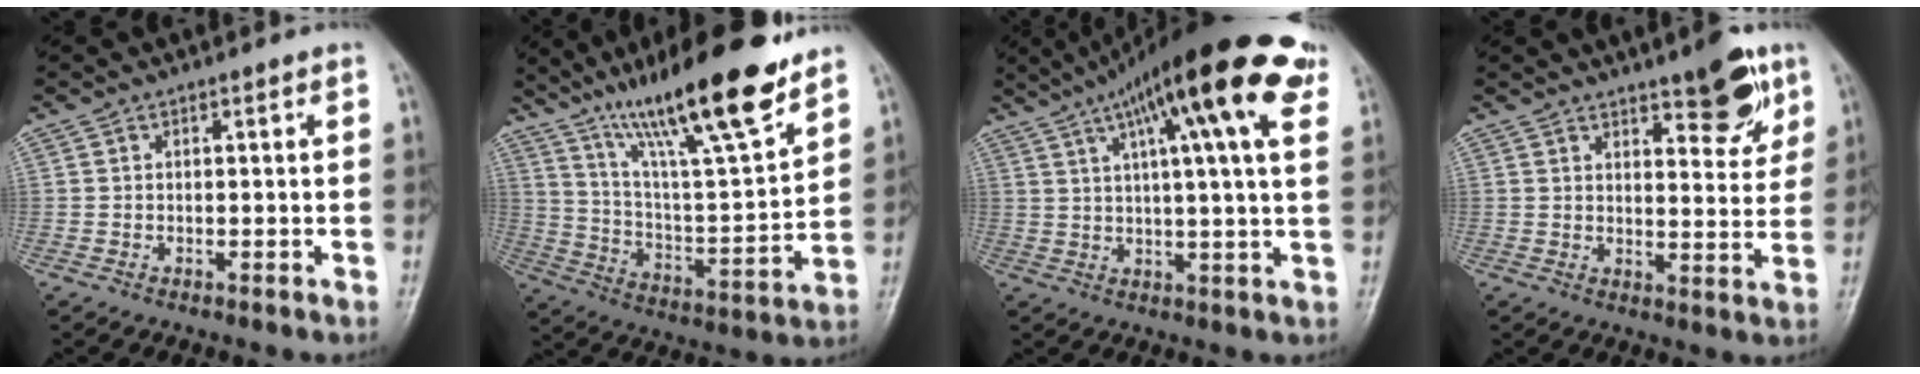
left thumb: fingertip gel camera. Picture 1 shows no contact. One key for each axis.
{"total": 23.1, "fx": 15.9, "fy": 4.0, "fz": 16.3, "tx": -0.251, "ty": -0.064, "tz": 0.274}
{"total": 21.6, "fx": 11.1, "fy": 3.8, "fz": 18.1, "tx": -0.271, "ty": 0.003, "tz": 0.157}
{"total": 9.2, "fx": 5.8, "fy": 3.3, "fz": 6.4, "tx": -0.059, "ty": -0.035, "tz": 0.081}